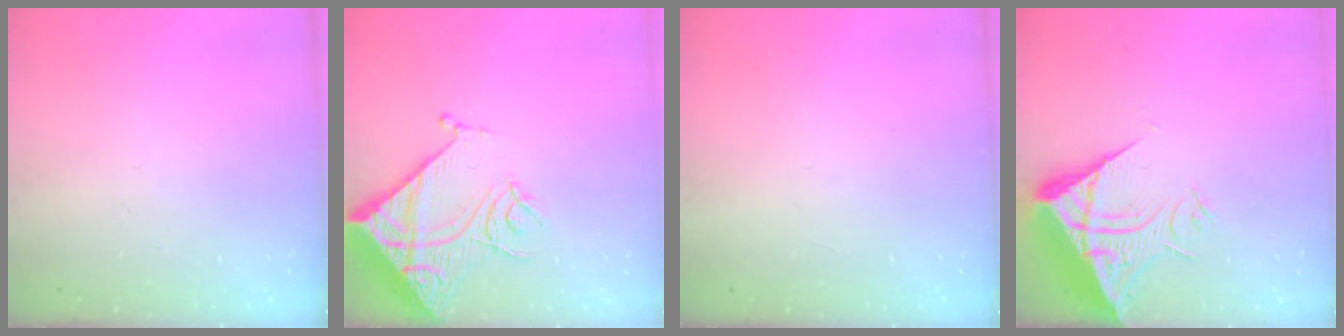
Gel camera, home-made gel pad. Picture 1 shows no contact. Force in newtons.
{"total": 15.5, "press": 15.3, "slide": 1.9}
{"total": 1.5, "press": 1.5, "slide": 0.1}
{"total": 10.6, "press": 10.5, "slide": 1.1}